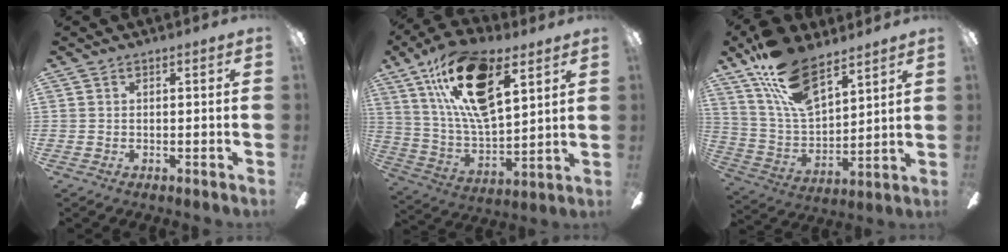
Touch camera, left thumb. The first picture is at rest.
{"total": 22.0, "force": [11.7, 9.6, 16.0], "torque": [-0.313, -0.042, 0.197]}
{"total": 17.5, "force": [11.8, 7.7, 10.4], "torque": [-0.211, -0.057, 0.216]}